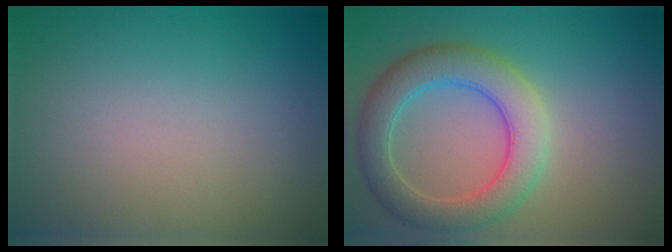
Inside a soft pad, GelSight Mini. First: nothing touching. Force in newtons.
{"total": 5.5, "press": 5.5, "slide": 0.3}